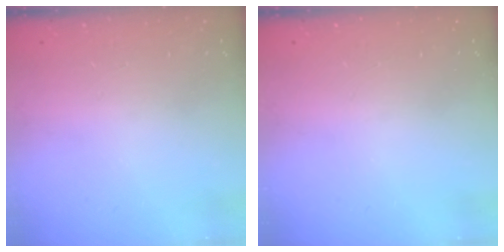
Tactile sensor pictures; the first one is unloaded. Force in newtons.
{"total": 0.0}